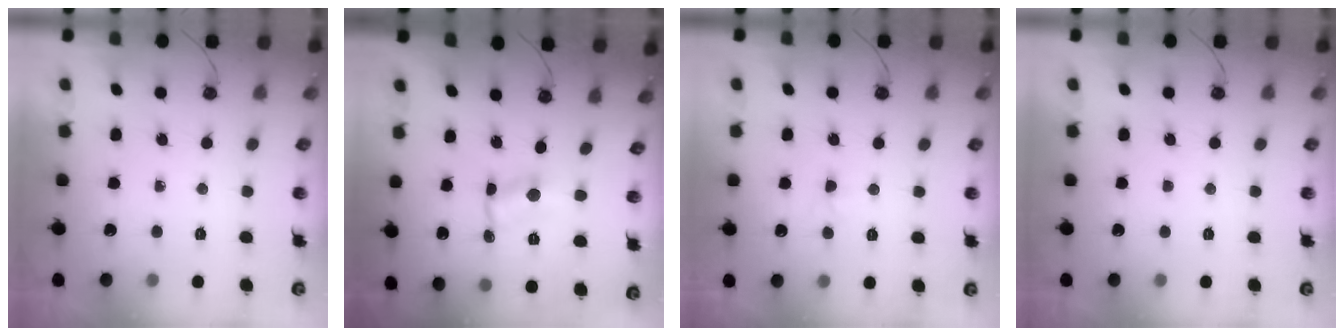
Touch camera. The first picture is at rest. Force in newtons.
{"total": 0.8, "press": 0.6, "slide": 0.5}
{"total": 2.8, "press": 2.7, "slide": 0.5}
{"total": 0.0}